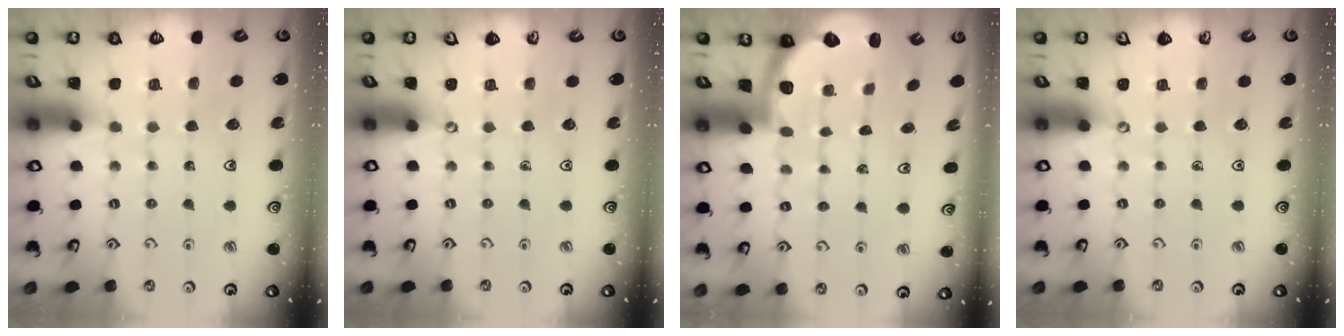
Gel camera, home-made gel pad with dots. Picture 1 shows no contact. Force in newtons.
{"total": 0.0}
{"total": 2.5, "press": 2.2, "slide": 1.3}
{"total": 0.0}